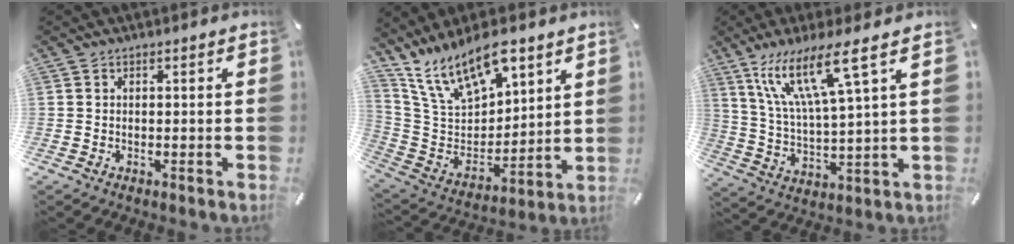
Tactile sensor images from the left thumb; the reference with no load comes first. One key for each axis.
{"total": 16.3, "fx": 12.2, "fy": 7.6, "fz": 7.6, "tx": -0.168, "ty": -0.076, "tz": 0.223}
{"total": 15.0, "fx": 9.0, "fy": 2.0, "fz": 11.7, "tx": -0.253, "ty": -0.033, "tz": 0.147}